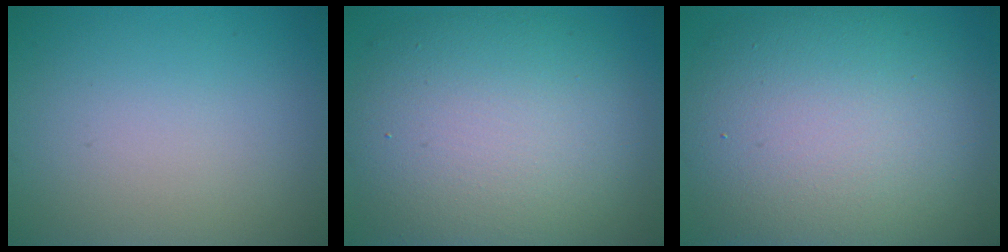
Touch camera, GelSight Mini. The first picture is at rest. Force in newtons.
{"total": 11.4, "press": 11.4, "slide": 0.8}
{"total": 12.9, "press": 12.9, "slide": 0.7}